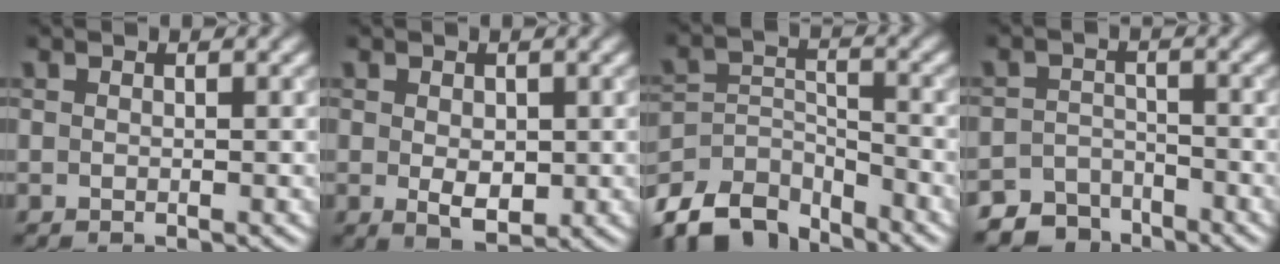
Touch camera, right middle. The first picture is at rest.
{"total": 2.6, "force": [-0.1, 1.6, 2.1], "torque": [-0.033, -0.006, 0.003]}
{"total": 8.0, "force": [-6.8, 3.1, 3.0], "torque": [-0.052, -0.008, -0.128]}
{"total": 4.4, "force": [-3.8, 2.0, 0.5], "torque": [0.003, -0.007, -0.067]}